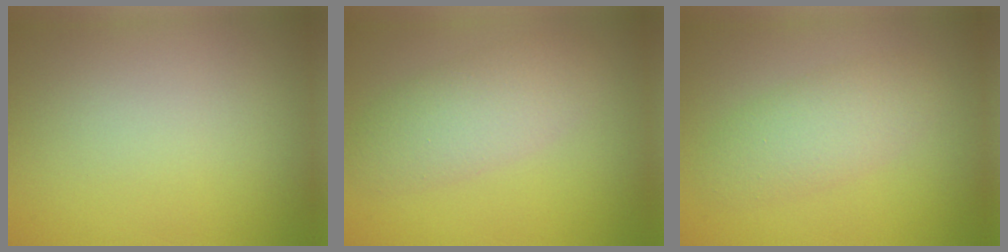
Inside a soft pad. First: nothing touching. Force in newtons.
{"total": 4.1, "press": 4.1, "slide": 0.1}
{"total": 3.4, "press": 3.4, "slide": 0.1}